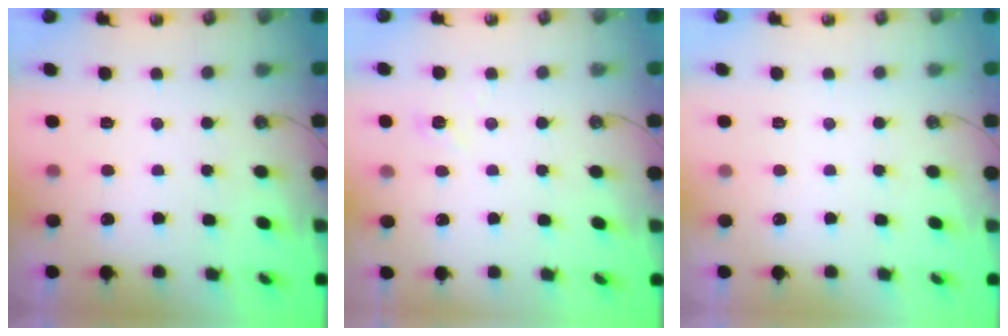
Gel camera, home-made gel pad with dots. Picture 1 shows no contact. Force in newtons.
{"total": 4.9, "press": 4.9, "slide": 0.5}
{"total": 0.0}